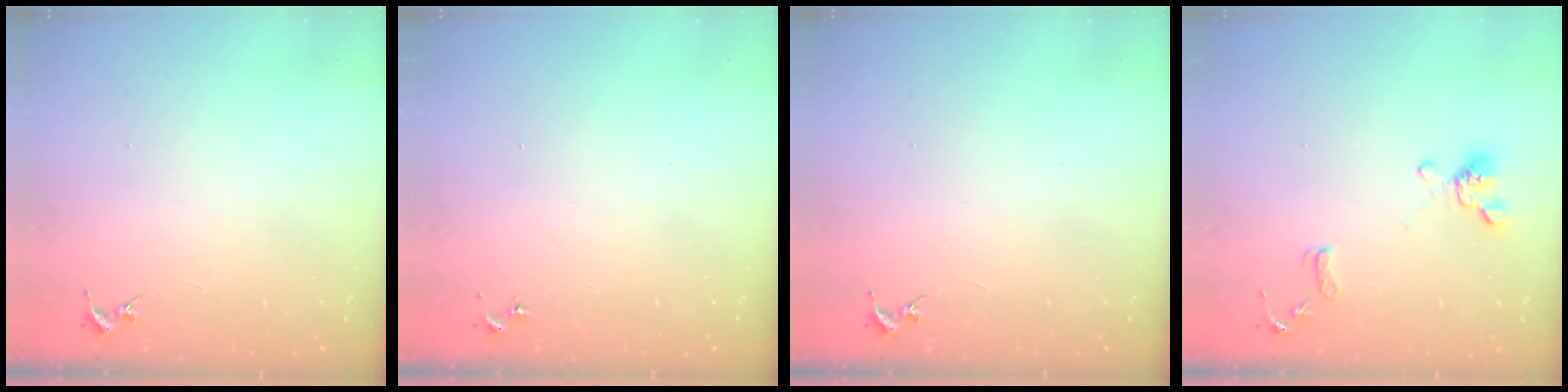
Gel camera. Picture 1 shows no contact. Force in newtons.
{"total": 0.0}
{"total": 0.0}
{"total": 11.5, "press": 11.3, "slide": 1.8}